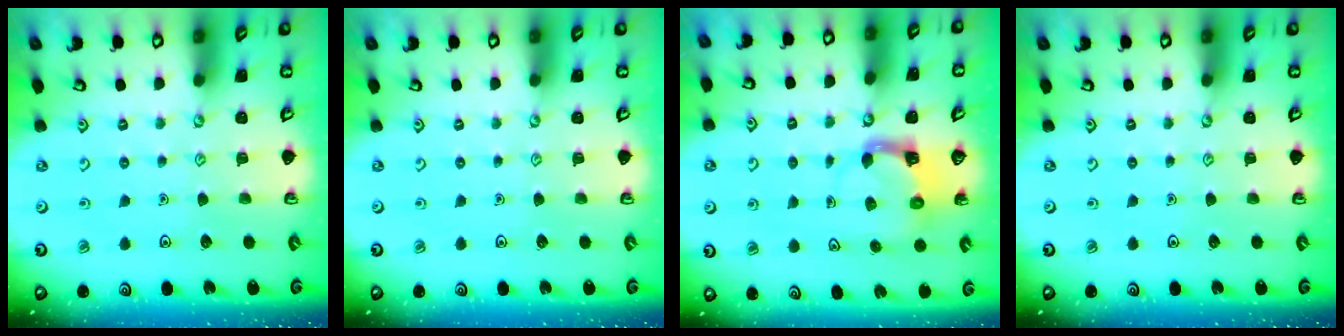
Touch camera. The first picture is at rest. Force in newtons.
{"total": 0.0}
{"total": 4.0, "press": 3.9, "slide": 0.4}
{"total": 0.0}